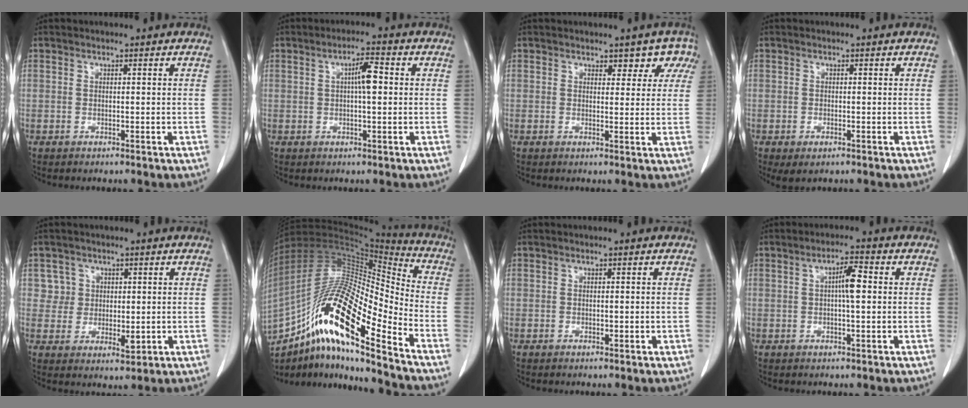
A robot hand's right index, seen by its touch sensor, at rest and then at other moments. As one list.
[{"total": 4.2, "force": [0.6, 0.7, 4.1], "torque": [-0.068, 0.008, 0.006]}, {"total": 4.0, "force": [2.6, 2.5, 1.8], "torque": [0.003, 0.004, 0.023]}, {"total": 2.2, "force": [-1.0, 1.0, 1.6], "torque": [-0.030, -0.005, -0.007]}, {"total": 4.7, "force": [1.6, 4.4, 0.6], "torque": [-0.001, -0.001, 0.032]}, {"total": 22.9, "force": [-13.4, 3.7, 18.3], "torque": [-0.361, -0.007, -0.239]}, {"total": 0.6, "force": [0.0, 0.3, 0.5], "torque": [-0.006, -0.001, 0.003]}, {"total": 4.3, "force": [0.5, 0.7, 4.2], "torque": [-0.072, 0.008, 0.006]}]